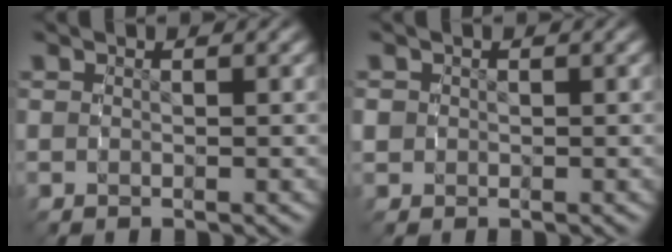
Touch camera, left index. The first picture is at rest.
{"total": 1.8, "force": [0.0, 1.8, 0.3], "torque": [-0.010, -0.001, 0.000]}